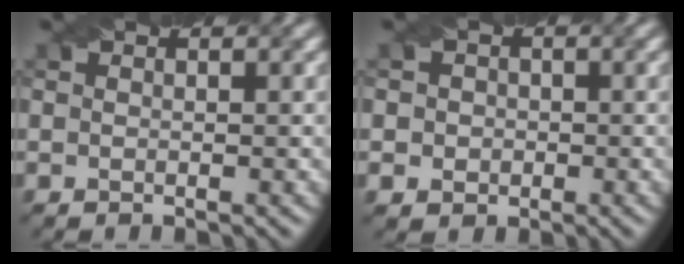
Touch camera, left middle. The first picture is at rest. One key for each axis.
{"total": 2.6, "fx": 0.1, "fy": 2.4, "fz": 0.9, "tx": 0.001, "ty": 0.010, "tz": -0.008}